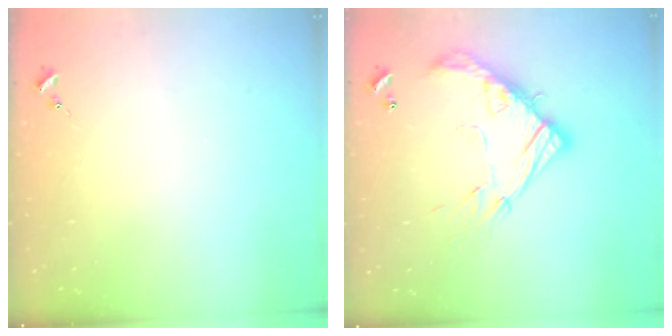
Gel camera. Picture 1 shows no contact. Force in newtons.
{"total": 17.3, "press": 17.3, "slide": 1.4}